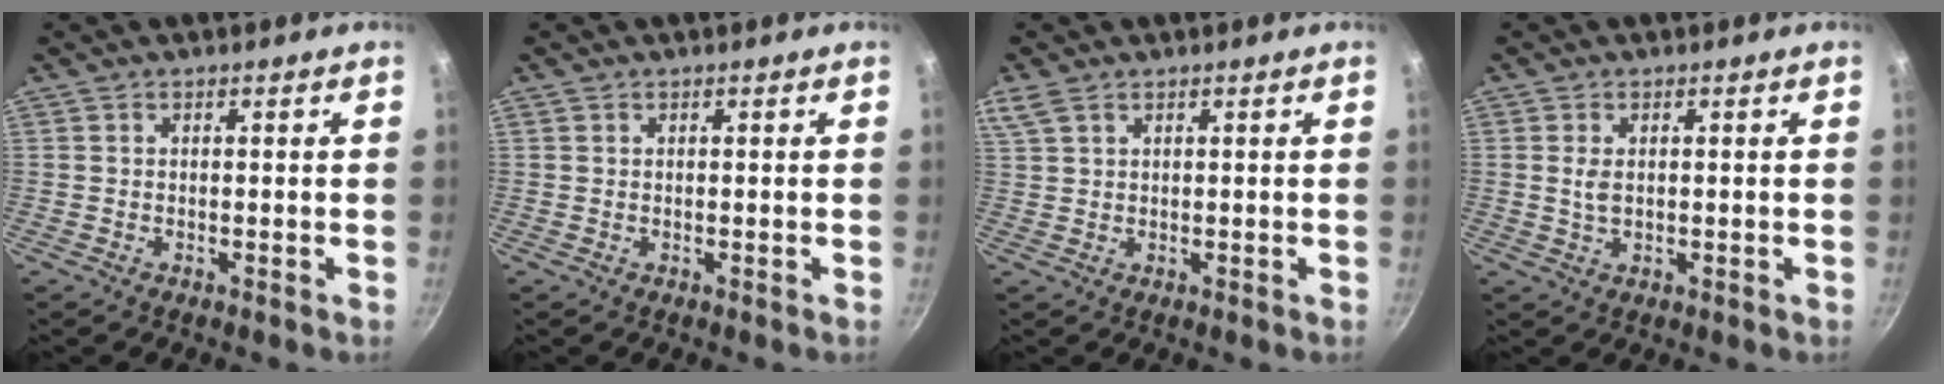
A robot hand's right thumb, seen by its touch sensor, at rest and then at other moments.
{"total": 0.0}
{"total": 3.3, "force": [2.2, 1.5, 1.9], "torque": [-0.044, 0.003, 0.049]}
{"total": 2.5, "force": [0.4, 1.5, 1.9], "torque": [-0.034, -0.003, 0.009]}